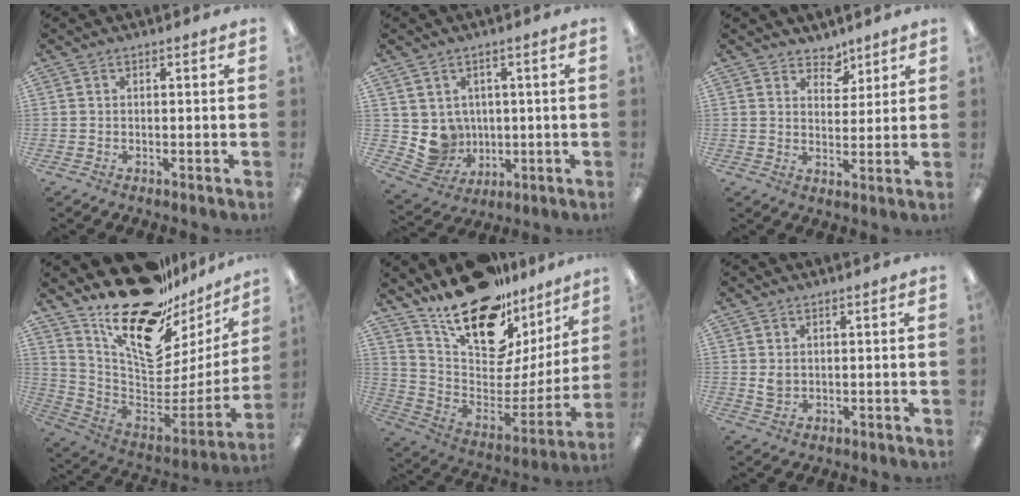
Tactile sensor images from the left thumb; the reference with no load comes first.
{"total": 7.1, "force": [2.0, 6.8, 0.7], "torque": [-0.038, -0.019, 0.048]}
{"total": 5.1, "force": [4.3, 2.8, 0.6], "torque": [0.004, -0.030, 0.074]}
{"total": 23.3, "force": [17.5, 9.3, 12.4], "torque": [-0.190, -0.131, 0.308]}
{"total": 22.2, "force": [16.2, 10.1, 11.3], "torque": [-0.178, -0.119, 0.283]}
{"total": 2.5, "force": [1.2, 1.9, 1.2], "torque": [-0.018, -0.001, 0.019]}